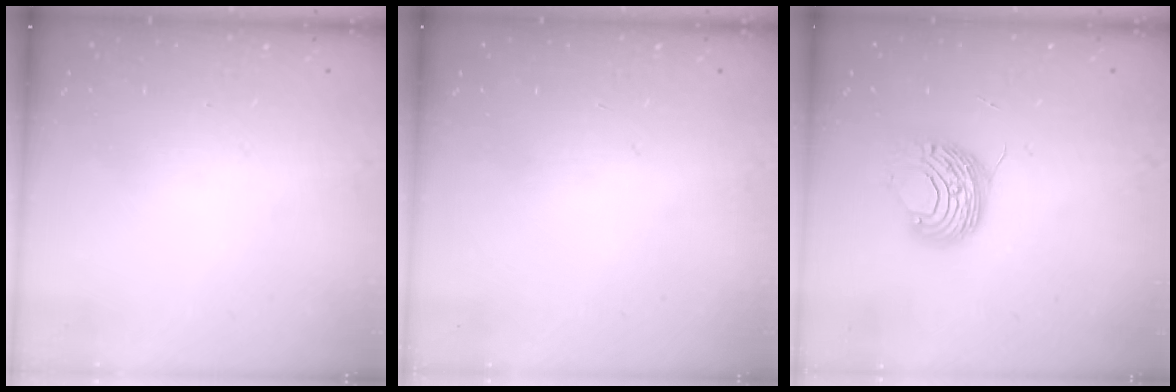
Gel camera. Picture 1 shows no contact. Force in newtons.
{"total": 0.0}
{"total": 9.7, "press": 9.7, "slide": 0.6}